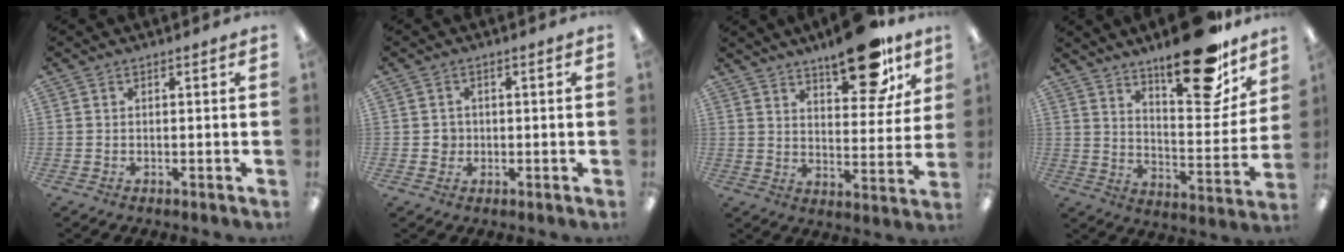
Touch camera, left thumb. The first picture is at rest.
{"total": 2.3, "force": [-0.1, 2.2, 0.5], "torque": [-0.005, 0.002, -0.006]}
{"total": 16.3, "force": [11.7, 6.2, 9.5], "torque": [-0.120, -0.070, 0.193]}
{"total": 22.1, "force": [16.3, 7.7, 12.9], "torque": [-0.176, -0.113, 0.267]}